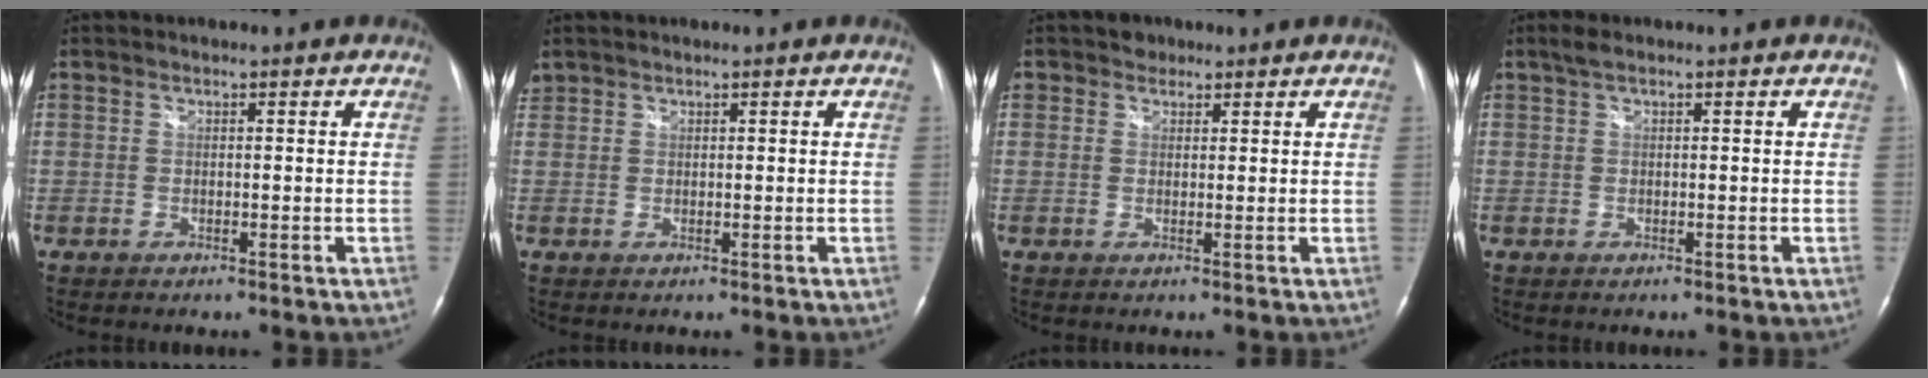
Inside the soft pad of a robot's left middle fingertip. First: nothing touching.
{"total": 1.1, "force": [0.9, 0.6, 0.0], "torque": [-0.003, 0.014, 0.020]}
{"total": 1.8, "force": [1.2, 1.4, 0.1], "torque": [0.000, 0.003, 0.014]}
{"total": 1.4, "force": [0.9, 0.5, 0.9], "torque": [-0.021, 0.016, 0.018]}